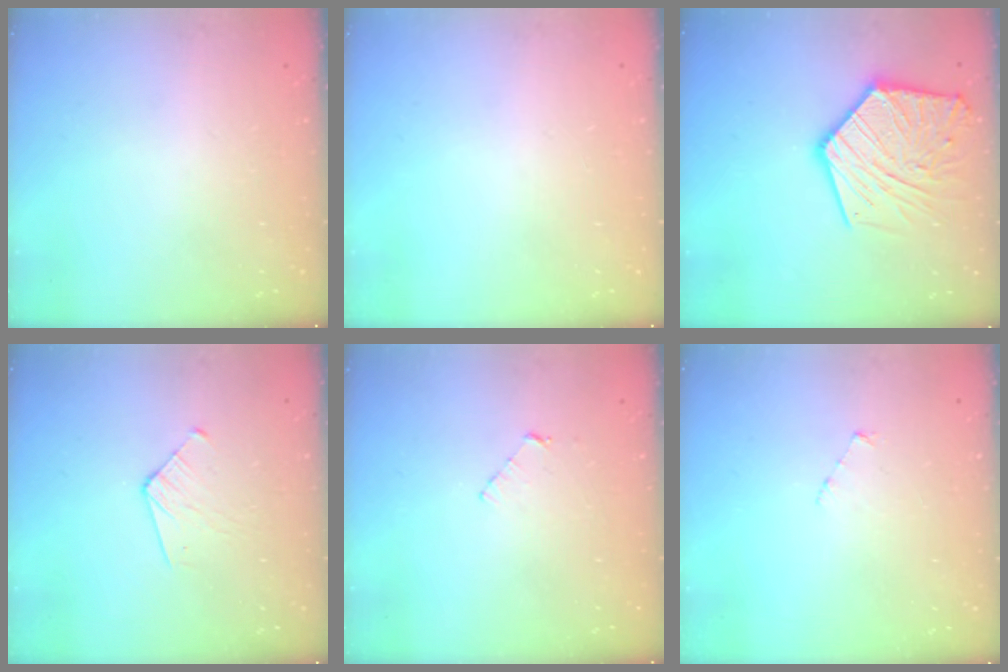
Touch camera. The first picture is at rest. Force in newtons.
{"total": 0.0}
{"total": 19.0, "press": 18.9, "slide": 2.0}
{"total": 5.7, "press": 5.7, "slide": 0.4}
{"total": 3.5, "press": 3.5, "slide": 0.3}
{"total": 3.1, "press": 3.0, "slide": 0.3}